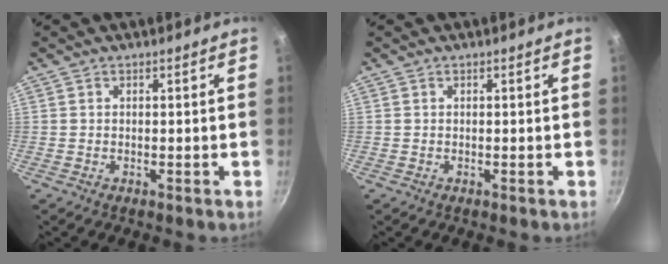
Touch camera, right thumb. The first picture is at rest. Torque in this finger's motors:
{"motor_torque": [0.05, -0.16, -0.12, 0.03, -0.02]}